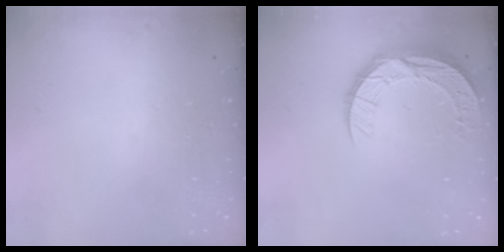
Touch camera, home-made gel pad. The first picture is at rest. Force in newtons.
{"total": 10.6, "press": 10.6, "slide": 0.7}